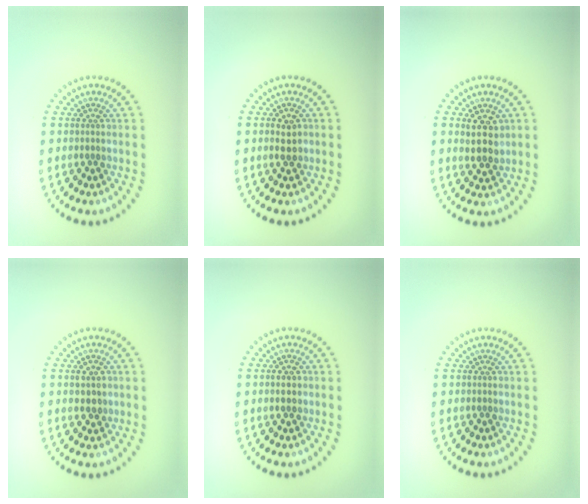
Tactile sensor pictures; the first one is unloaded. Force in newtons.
{"total": 2.0, "press": 2.0, "slide": 0.0}
{"total": 2.8, "press": 2.6, "slide": 1.0}
{"total": 1.6, "press": 1.6, "slide": 0.3}
{"total": 1.8, "press": 1.8, "slide": 0.1}
{"total": 0.0}